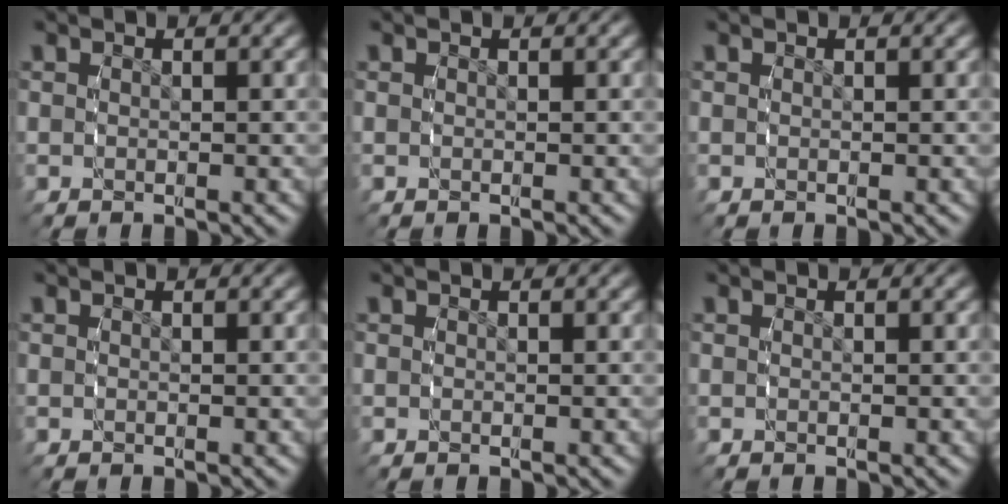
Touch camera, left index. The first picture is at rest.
{"total": 0.0}
{"total": 0.0}
{"total": 0.0}
{"total": 0.0}
{"total": 0.0}